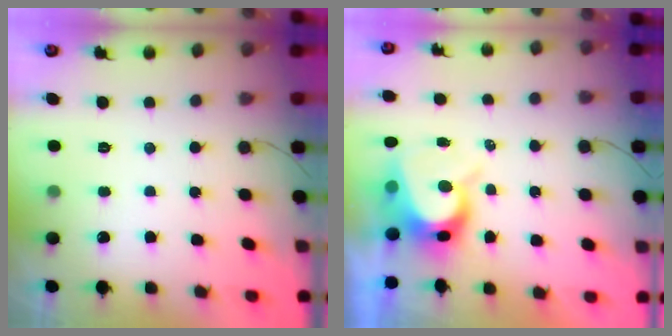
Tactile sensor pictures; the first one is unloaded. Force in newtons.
{"total": 9.0, "press": 9.0, "slide": 0.7}